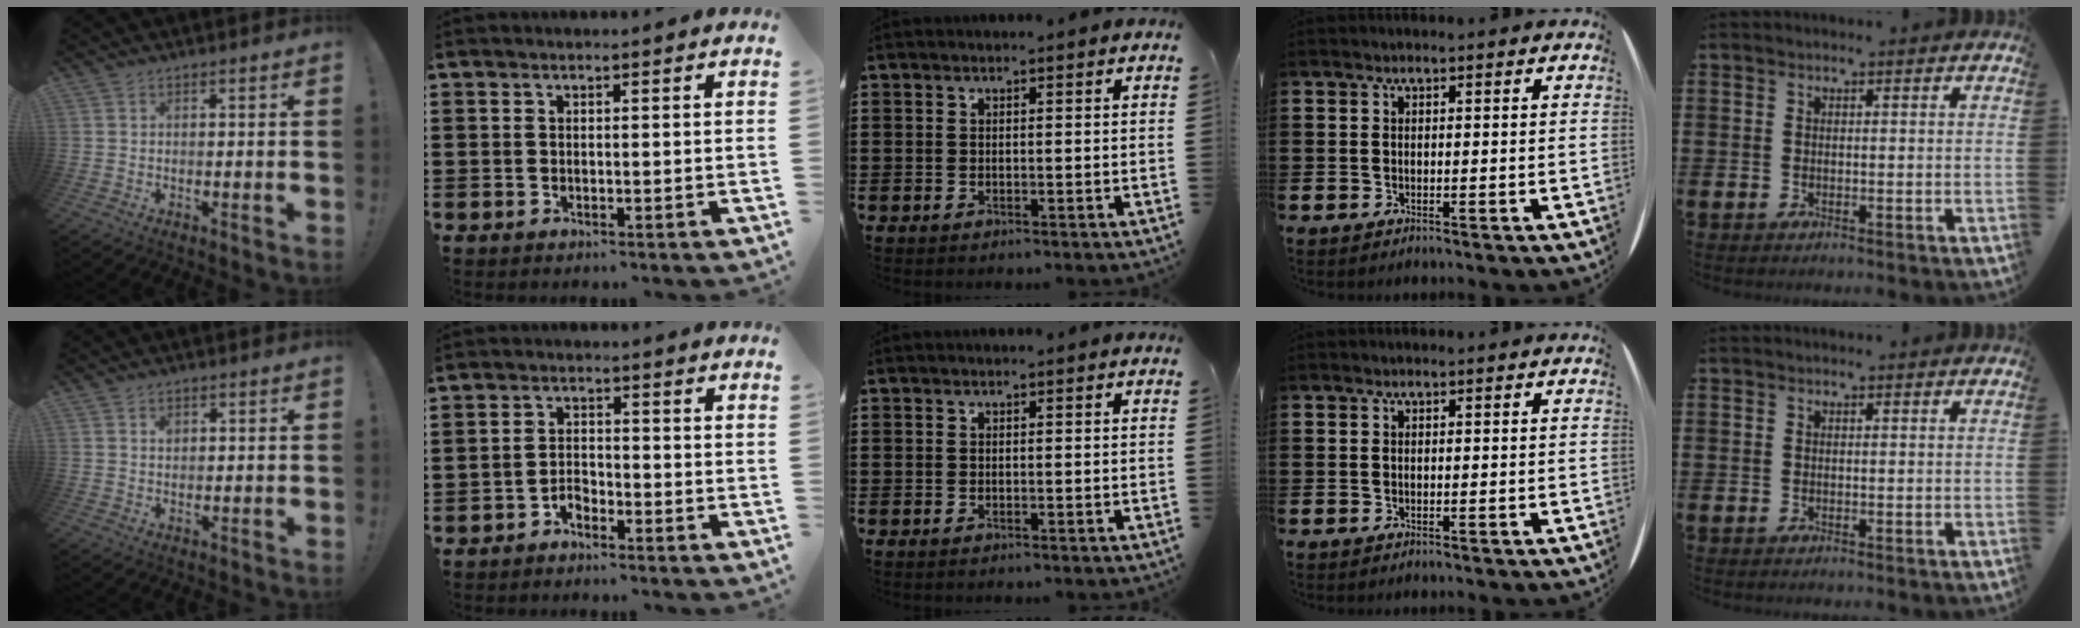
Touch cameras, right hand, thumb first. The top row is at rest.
{"thumb": {"total": 1.2, "force": [0.6, 0.9, 0.5], "torque": [0.003, -0.004, 0.009]}, "index": {"total": 2.1, "force": [-1.9, 0.9, 0.4], "torque": [-0.015, 0.005, -0.041]}}